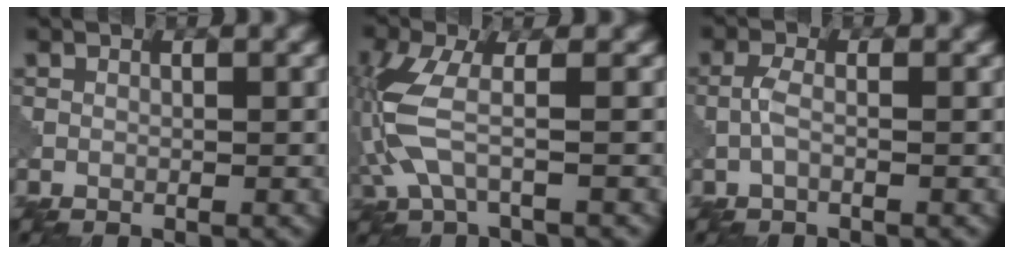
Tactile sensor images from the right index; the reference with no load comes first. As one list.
[{"total": 5.3, "force": [-0.9, 1.6, 5.0], "torque": [-0.137, -0.002, -0.024]}, {"total": 1.7, "force": [-0.5, 0.5, 1.5], "torque": [-0.036, 0.003, -0.016]}]